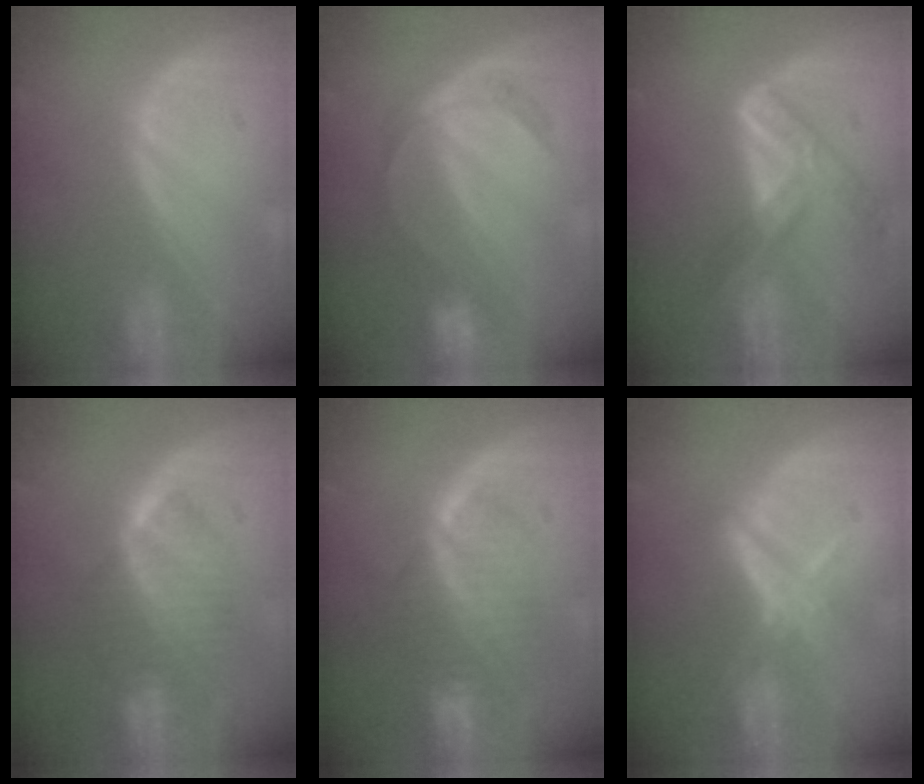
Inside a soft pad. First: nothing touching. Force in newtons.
{"total": 5.3, "press": 5.0, "slide": 1.7}
{"total": 7.2, "press": 6.2, "slide": 3.8}
{"total": 6.6, "press": 6.6, "slide": 0.2}
{"total": 8.4, "press": 7.2, "slide": 4.3}
{"total": 5.5, "press": 4.9, "slide": 2.5}